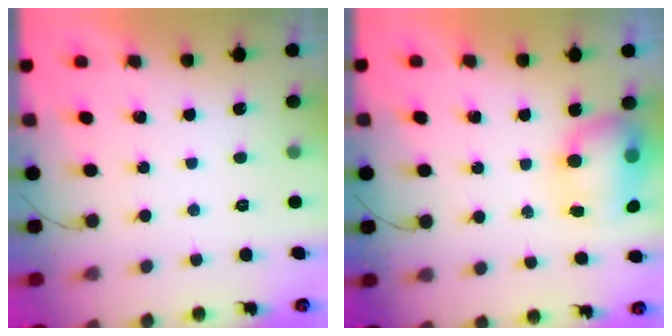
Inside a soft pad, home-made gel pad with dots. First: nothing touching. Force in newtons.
{"total": 11.8, "press": 9.4, "slide": 7.2}